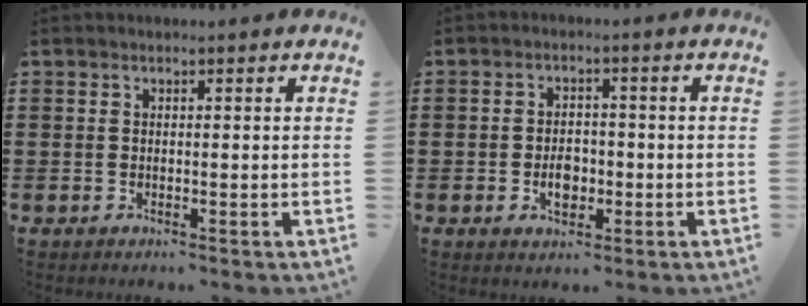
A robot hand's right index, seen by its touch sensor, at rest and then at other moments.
{"total": 3.6, "force": [-1.0, 2.3, 2.7], "torque": [-0.043, -0.002, -0.019]}